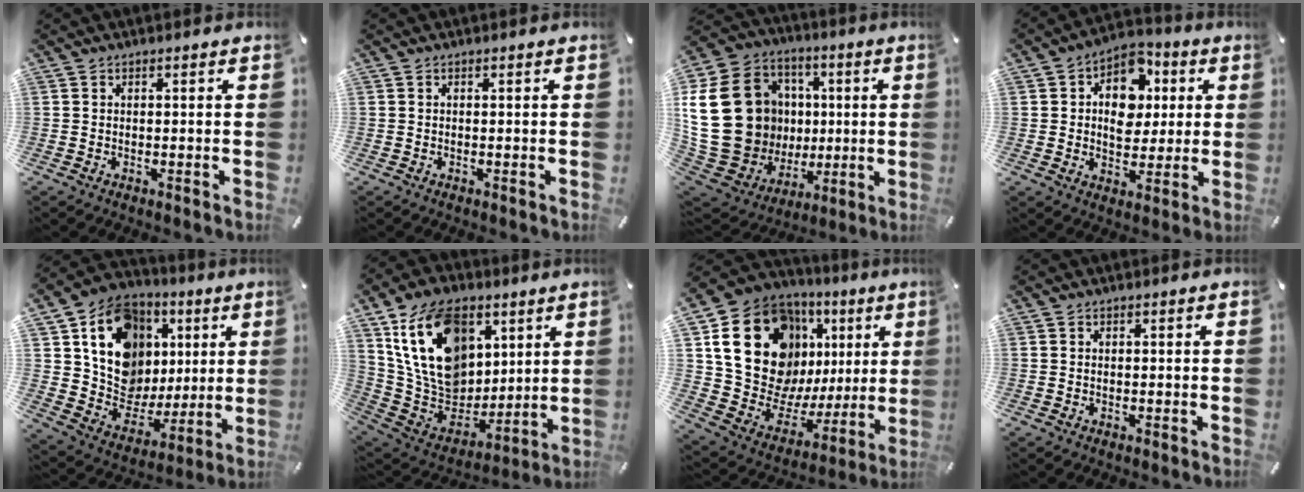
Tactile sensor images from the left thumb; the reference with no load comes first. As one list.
[{"total": 0.0}, {"total": 28.3, "force": [3.0, 23.8, 15.1], "torque": [-0.296, -0.012, 0.105]}, {"total": 11.6, "force": [2.2, 9.1, 6.8], "torque": [-0.095, -0.002, 0.042]}, {"total": 16.6, "force": [4.9, 14.1, 7.1], "torque": [-0.111, -0.029, 0.108]}, {"total": 21.3, "force": [8.3, 15.6, 11.9], "torque": [-0.221, -0.031, 0.156]}, {"total": 21.7, "force": [9.4, 15.7, 11.6], "torque": [-0.185, -0.066, 0.184]}, {"total": 0.0}]